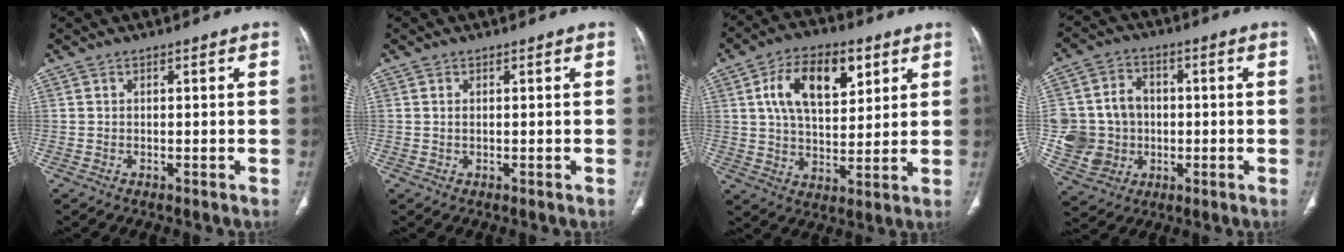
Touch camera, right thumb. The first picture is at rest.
{"total": 0.6, "force": [0.2, 0.3, 0.5], "torque": [-0.014, 0.001, 0.005]}
{"total": 14.9, "force": [5.6, 8.2, 11.1], "torque": [-0.160, -0.010, 0.096]}
{"total": 13.3, "force": [-1.0, 12.0, 5.7], "torque": [-0.090, 0.017, -0.006]}